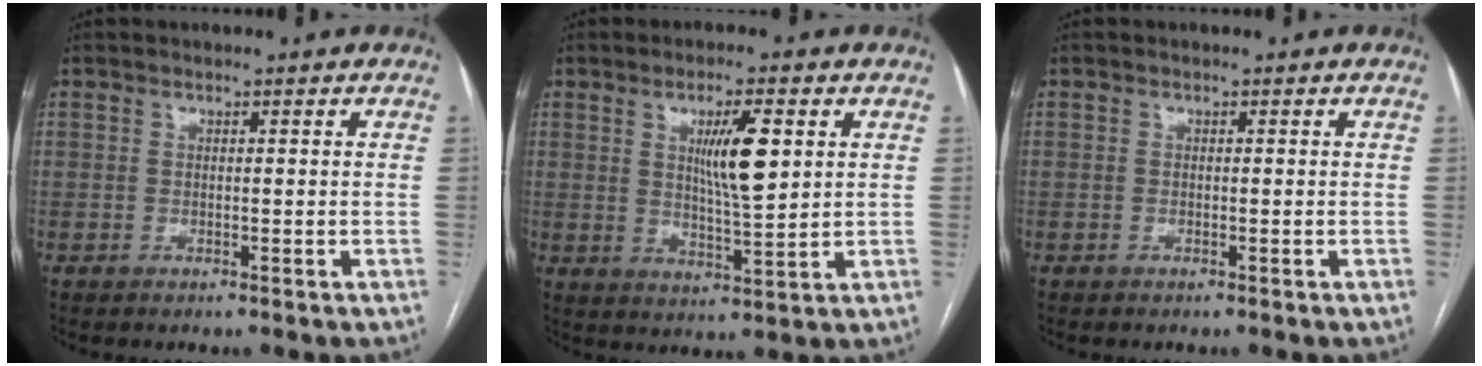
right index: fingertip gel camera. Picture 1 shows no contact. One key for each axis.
{"total": 8.0, "fx": 2.3, "fy": 1.1, "fz": 7.5, "tx": -0.128, "ty": -0.004, "tz": 0.042}
{"total": 0.0}